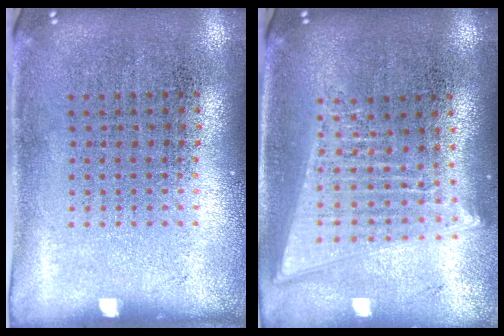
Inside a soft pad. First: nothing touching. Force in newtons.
{"total": 1.8, "press": 1.6, "slide": 0.9}